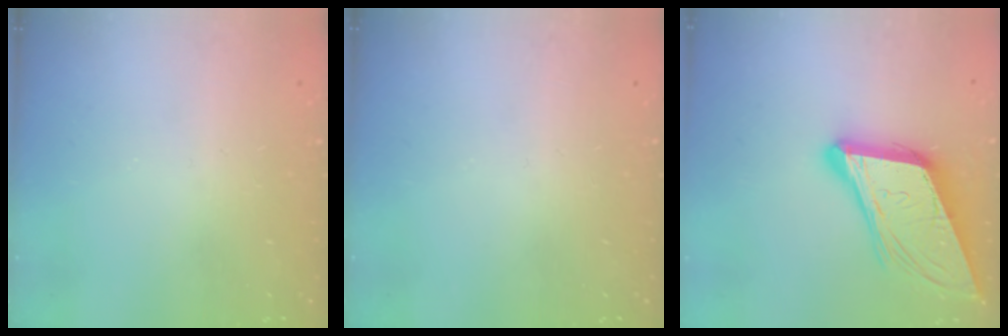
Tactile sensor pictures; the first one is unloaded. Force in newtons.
{"total": 0.0}
{"total": 15.8, "press": 15.2, "slide": 4.2}